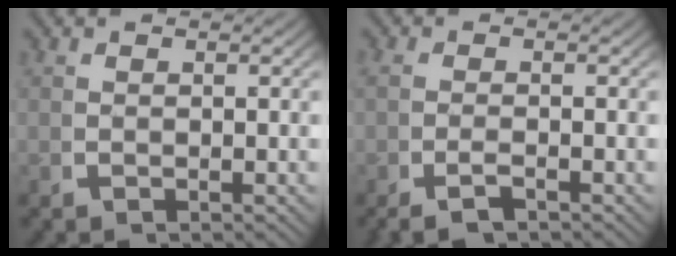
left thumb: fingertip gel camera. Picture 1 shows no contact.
{"total": 1.9, "force": [-1.4, 0.5, 1.1], "torque": [-0.029, -0.008, -0.021]}